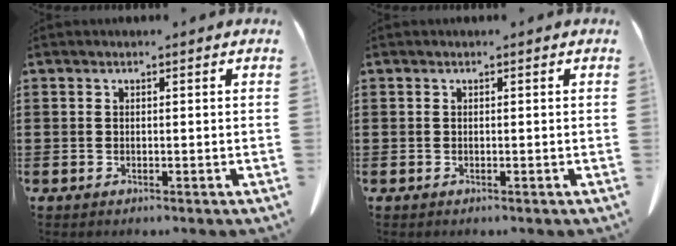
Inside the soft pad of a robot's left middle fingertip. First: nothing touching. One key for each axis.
{"total": 0.0}